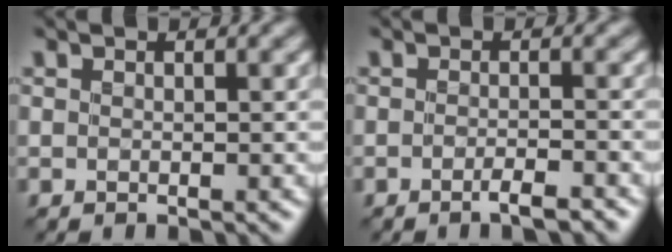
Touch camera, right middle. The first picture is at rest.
{"total": 1.9, "force": [-1.3, 0.3, 1.4], "torque": [-0.016, 0.001, -0.027]}